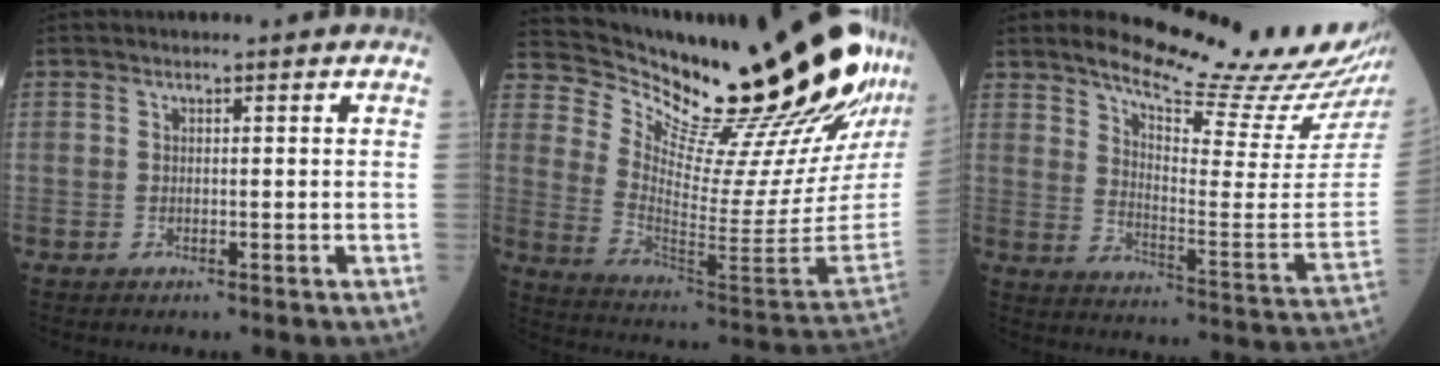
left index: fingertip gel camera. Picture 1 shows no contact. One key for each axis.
{"total": 30.5, "fx": 26.1, "fy": 1.9, "fz": 15.7, "tx": -0.254, "ty": -0.134, "tz": 0.364}
{"total": 19.7, "fx": 17.8, "fy": 0.6, "fz": 8.5, "tx": -0.134, "ty": -0.093, "tz": 0.232}